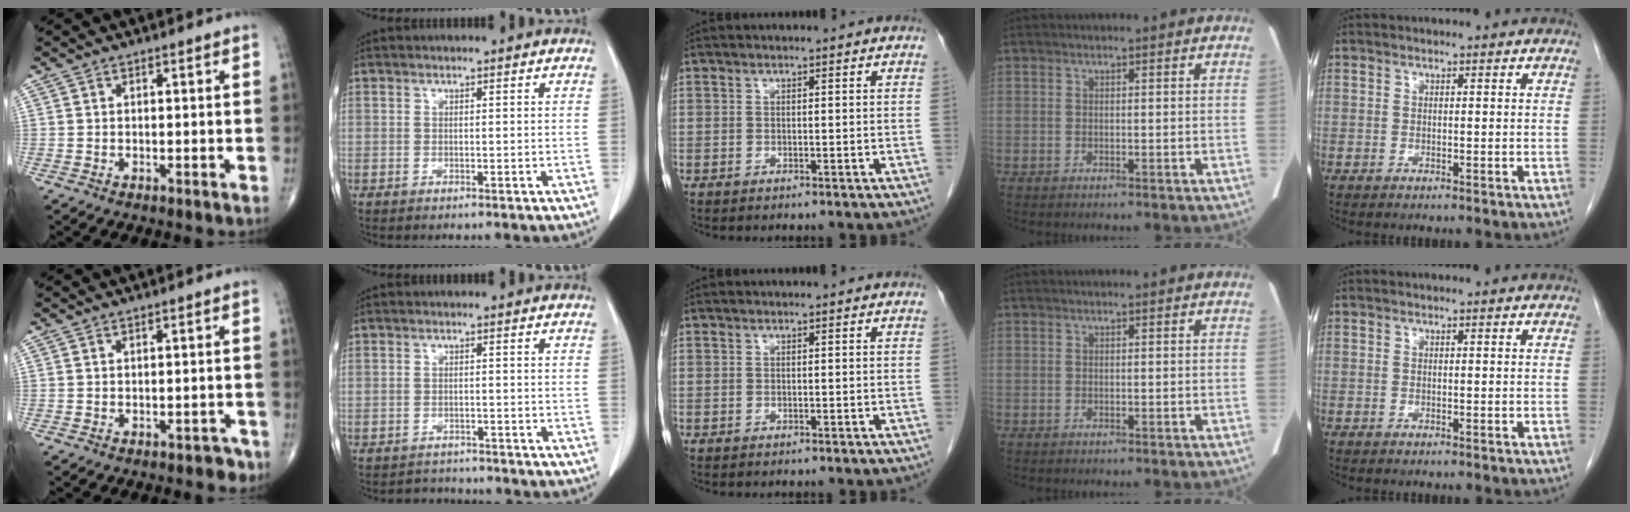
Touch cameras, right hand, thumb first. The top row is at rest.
{"thumb": {"total": 2.4, "force": [-1.8, 1.5, 0.8], "torque": [0.001, 0.014, -0.020]}, "index": {"total": 2.9, "force": [-2.8, 0.8, -0.6], "torque": [0.006, -0.002, -0.040]}}